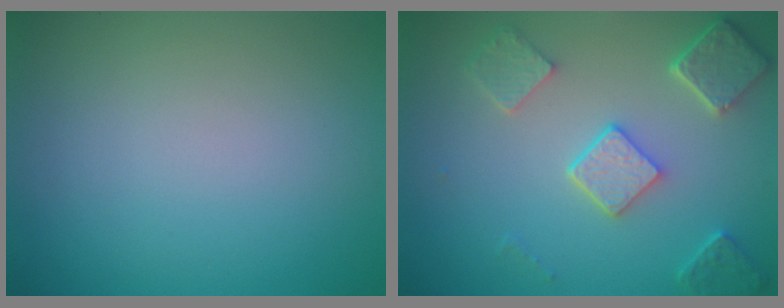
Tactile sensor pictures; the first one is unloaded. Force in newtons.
{"total": 5.1, "press": 3.9, "slide": 3.2}